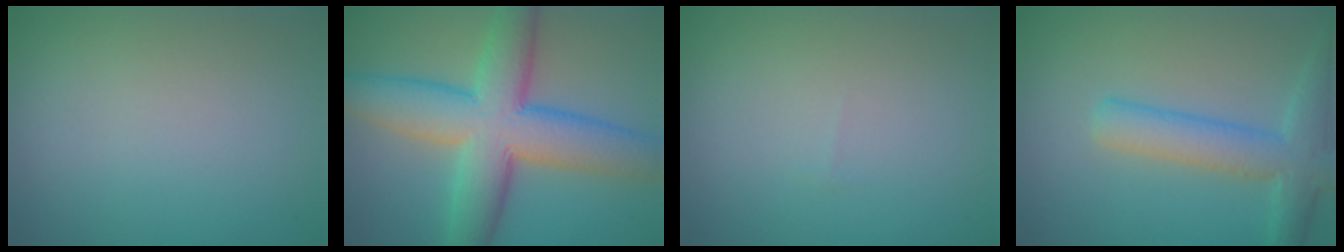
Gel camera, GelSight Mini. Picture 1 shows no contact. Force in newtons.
{"total": 9.9, "press": 9.9, "slide": 0.4}
{"total": 0.0}
{"total": 4.6, "press": 4.6, "slide": 0.2}